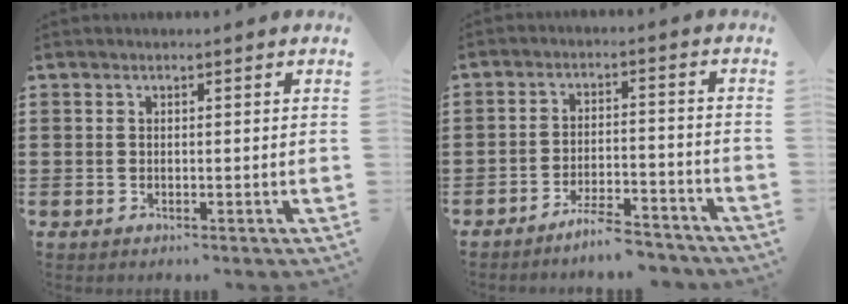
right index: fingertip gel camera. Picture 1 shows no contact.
{"total": 5.2, "force": [-4.9, 0.5, 1.8], "torque": [-0.028, 0.005, -0.092]}